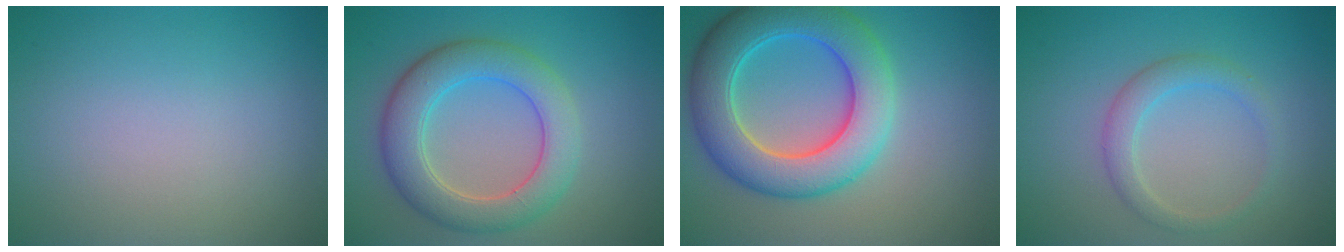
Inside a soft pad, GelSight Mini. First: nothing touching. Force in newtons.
{"total": 6.1, "press": 6.1, "slide": 0.3}
{"total": 8.7, "press": 8.7, "slide": 0.1}
{"total": 2.3, "press": 2.3, "slide": 0.3}